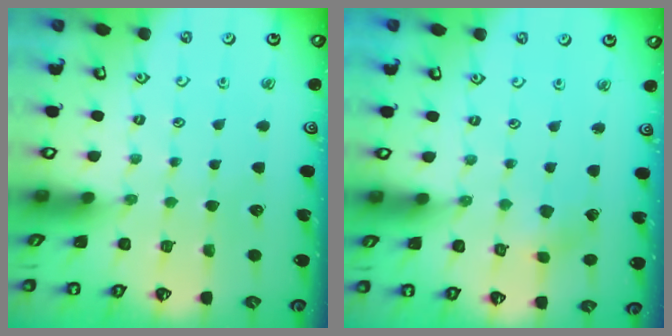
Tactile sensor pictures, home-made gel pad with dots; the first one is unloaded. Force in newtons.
{"total": 2.1, "press": 2.1, "slide": 0.2}